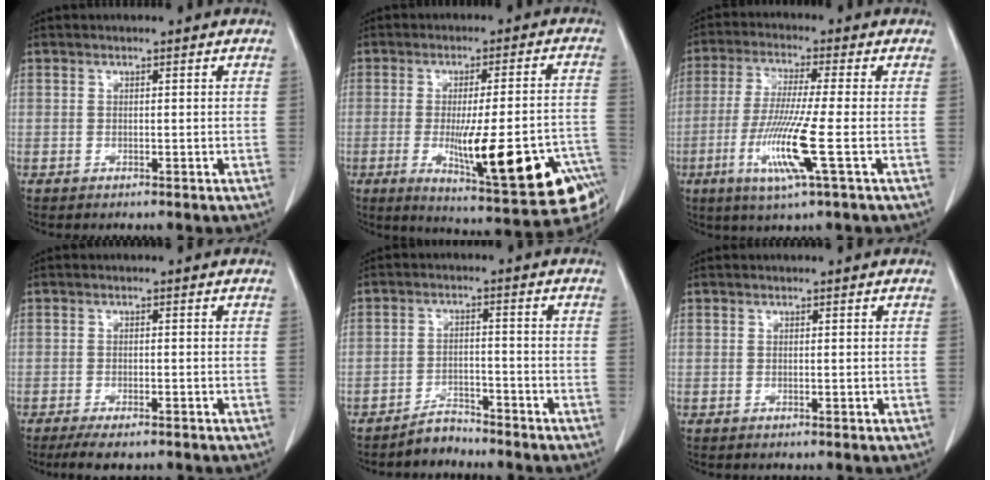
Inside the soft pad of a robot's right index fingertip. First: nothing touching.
{"total": 22.3, "force": [-8.3, 4.0, 20.4], "torque": [-0.214, -0.001, -0.103]}
{"total": 11.2, "force": [-3.5, -0.3, 10.7], "torque": [-0.221, -0.025, -0.071]}
{"total": 5.7, "force": [-4.1, 1.7, 3.6], "torque": [-0.060, -0.012, -0.062]}
{"total": 3.9, "force": [-3.7, 1.3, 0.2], "torque": [-0.005, 0.001, -0.063]}
{"total": 0.0}